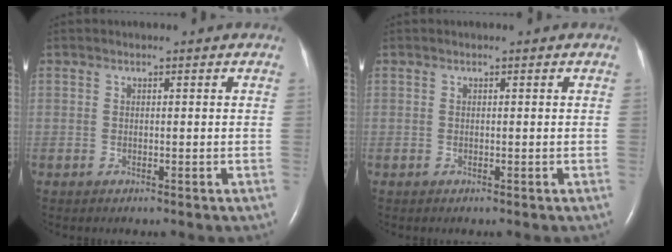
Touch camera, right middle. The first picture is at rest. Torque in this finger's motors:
{"motor_torque": [0.12, -0.06, 0.00, 0.01]}